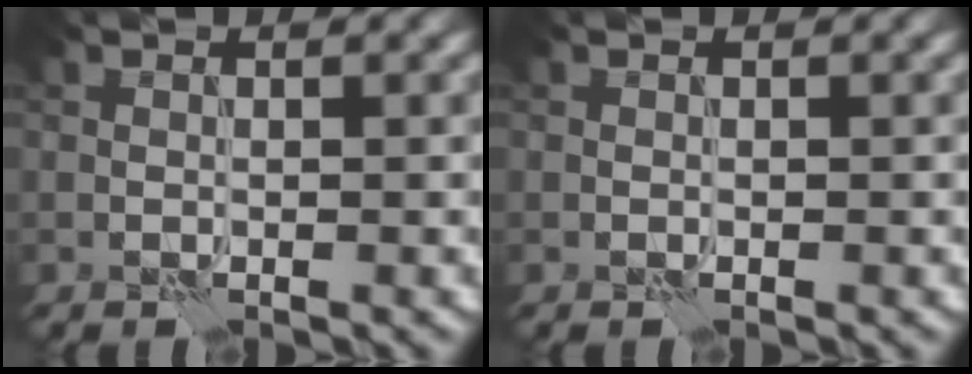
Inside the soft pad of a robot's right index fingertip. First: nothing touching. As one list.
[{"total": 0.0}]